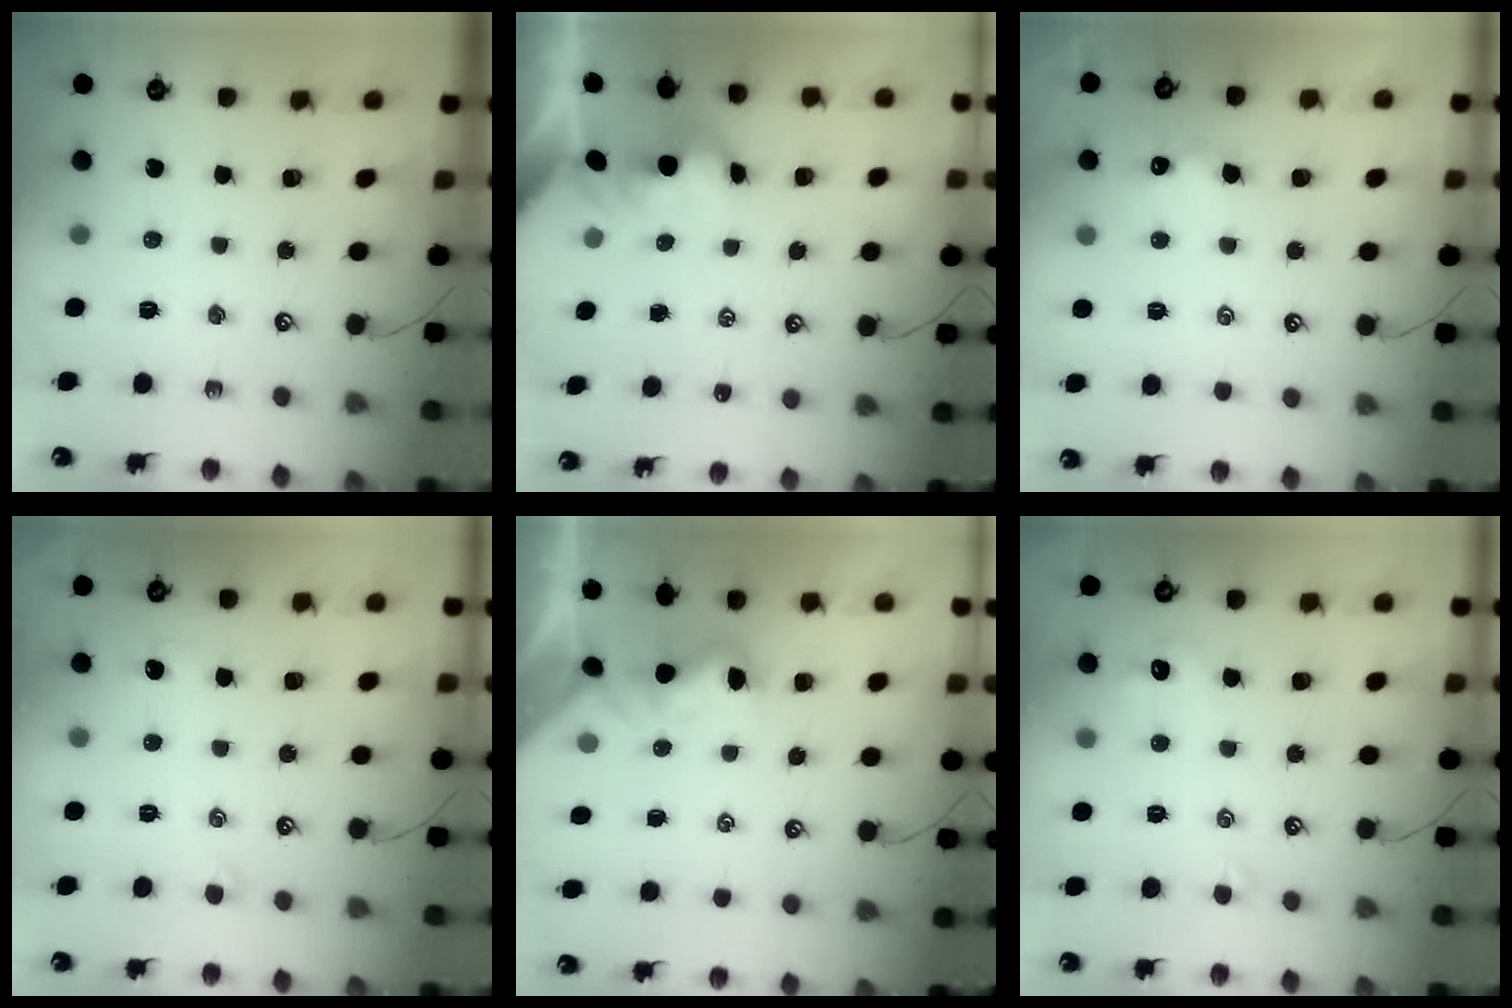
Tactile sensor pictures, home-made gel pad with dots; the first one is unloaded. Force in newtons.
{"total": 1.7, "press": 1.7, "slide": 0.2}
{"total": 0.7, "press": 0.5, "slide": 0.5}
{"total": 0.6, "press": 0.1, "slide": 0.6}
{"total": 1.1, "press": 1.0, "slide": 0.5}
{"total": 2.2, "press": 2.0, "slide": 0.8}